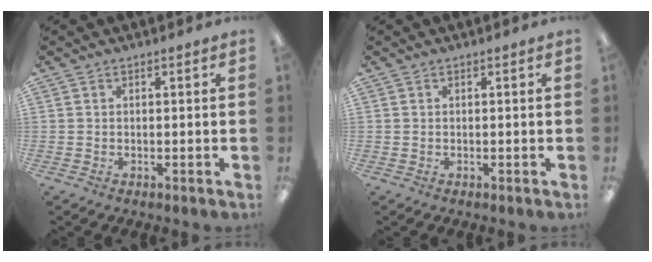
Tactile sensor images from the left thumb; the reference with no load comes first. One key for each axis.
{"total": 0.0}